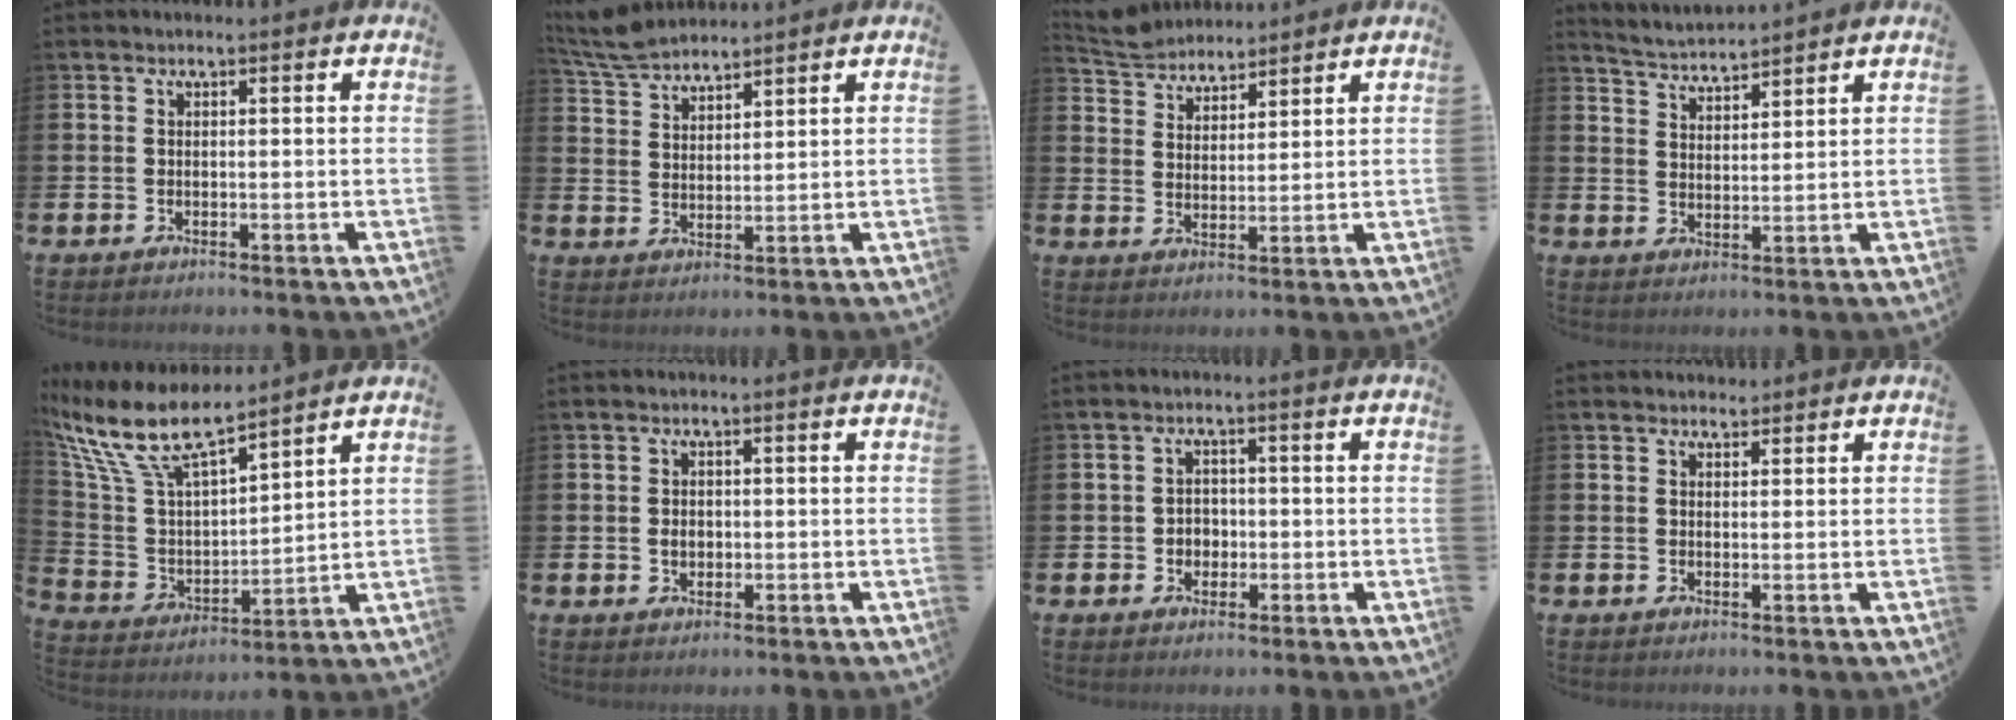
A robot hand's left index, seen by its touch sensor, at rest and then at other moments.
{"total": 6.2, "force": [5.9, 1.2, 1.4], "torque": [-0.051, -0.021, 0.111]}
{"total": 5.2, "force": [5.0, 1.2, -0.1], "torque": [-0.023, -0.021, 0.094]}
{"total": 3.8, "force": [3.8, 0.1, -0.3], "torque": [-0.012, -0.024, 0.068]}
{"total": 11.3, "force": [9.5, 2.8, 5.5], "torque": [-0.150, -0.050, 0.168]}
{"total": 1.5, "force": [0.0, 1.2, 0.8], "torque": [-0.007, 0.004, -0.003]}
{"total": 2.3, "force": [-0.3, 2.2, 0.7], "torque": [-0.009, 0.003, -0.013]}
{"total": 1.6, "force": [1.5, 0.7, -0.1], "torque": [0.009, -0.002, 0.027]}